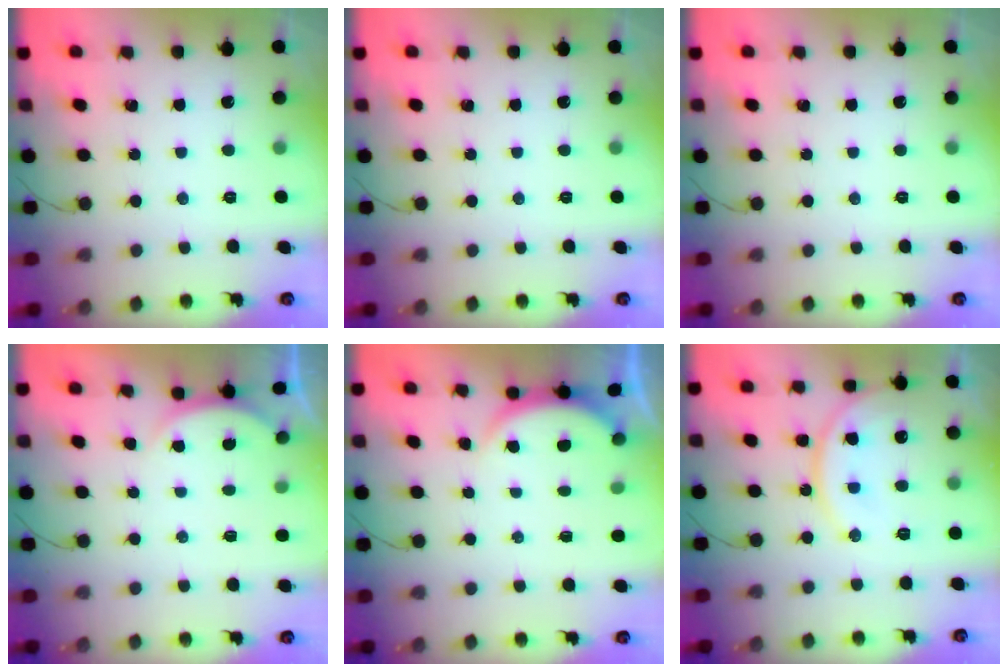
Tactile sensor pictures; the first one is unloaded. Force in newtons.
{"total": 0.0}
{"total": 0.0}
{"total": 2.4, "press": 2.4, "slide": 0.6}
{"total": 2.3, "press": 2.2, "slide": 0.5}
{"total": 13.5, "press": 13.3, "slide": 1.8}